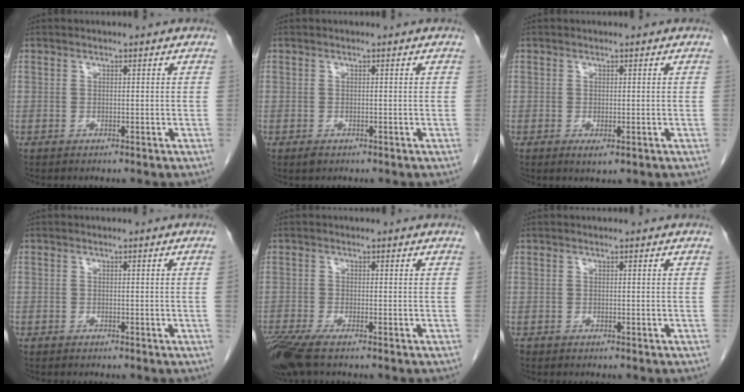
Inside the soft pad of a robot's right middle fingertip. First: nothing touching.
{"total": 0.8, "force": [-0.5, 0.4, 0.5], "torque": [-0.009, -0.001, -0.004]}
{"total": 1.5, "force": [-0.3, 0.5, 1.4], "torque": [-0.020, -0.005, 0.001]}
{"total": 0.7, "force": [-0.2, -0.3, 0.6], "torque": [-0.007, 0.002, -0.004]}
{"total": 5.7, "force": [-4.1, 0.8, 3.9], "torque": [-0.078, -0.016, -0.078]}
{"total": 0.0}